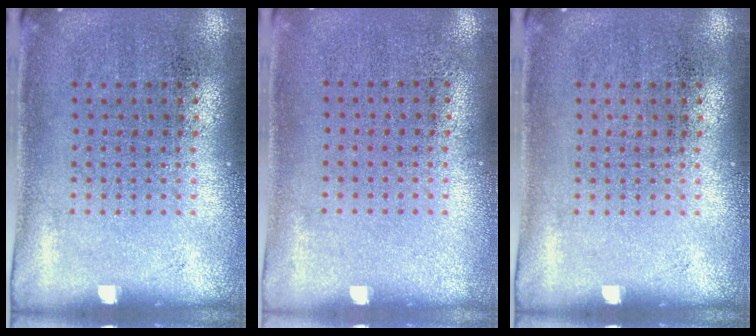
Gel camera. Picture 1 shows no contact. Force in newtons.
{"total": 0.0}
{"total": 0.0}